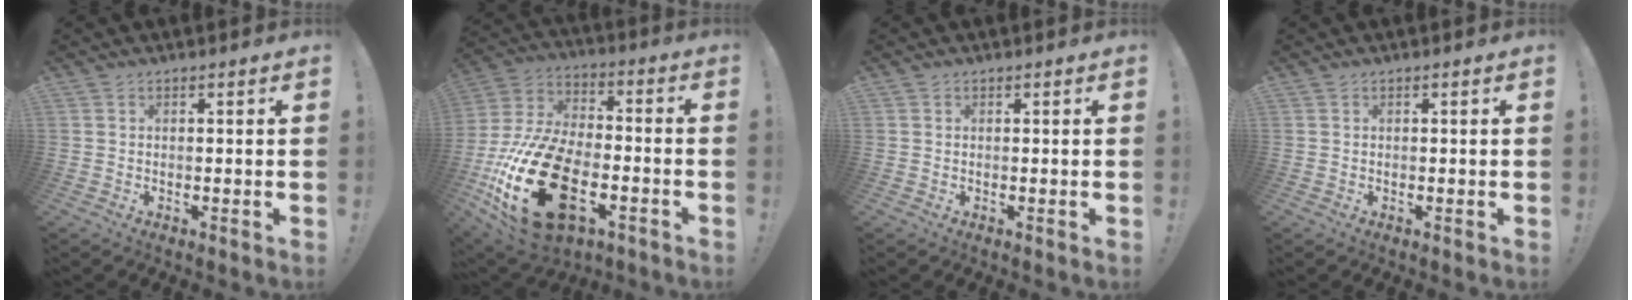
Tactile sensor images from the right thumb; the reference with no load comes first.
{"total": 29.0, "force": [-9.7, 16.6, 21.7], "torque": [-0.418, 0.055, -0.144]}
{"total": 0.0}
{"total": 0.0}